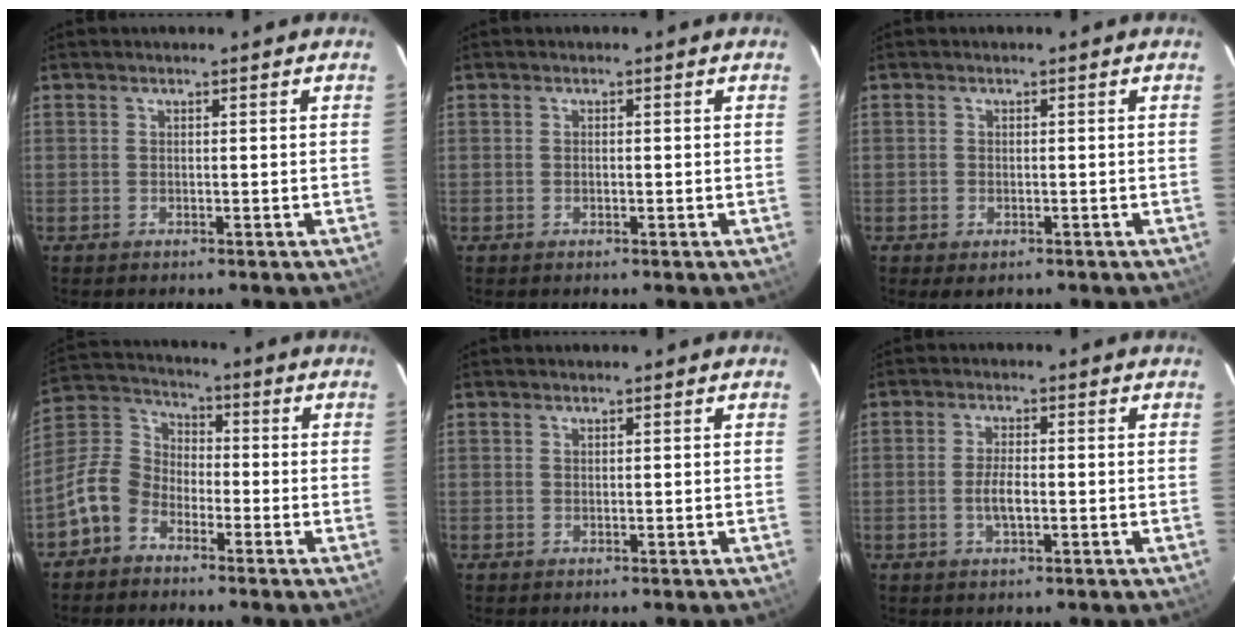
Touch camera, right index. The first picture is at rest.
{"total": 0.5, "force": [-0.2, 0.4, 0.3], "torque": [-0.005, 0.000, -0.003]}
{"total": 2.1, "force": [-1.0, 1.5, 1.1], "torque": [-0.019, -0.005, -0.013]}
{"total": 9.5, "force": [-5.6, 6.6, 4.0], "torque": [-0.093, 0.032, -0.123]}
{"total": 0.0}
{"total": 3.5, "force": [-0.9, 1.2, 3.2], "torque": [-0.064, -0.003, -0.016]}